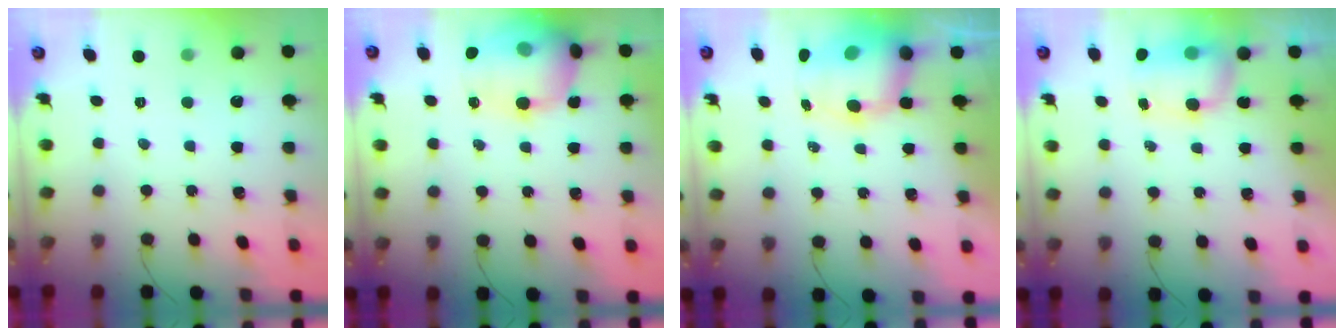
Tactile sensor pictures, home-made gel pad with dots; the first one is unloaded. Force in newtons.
{"total": 17.4, "press": 17.2, "slide": 2.7}
{"total": 9.4, "press": 9.0, "slide": 2.7}
{"total": 7.5, "press": 7.3, "slide": 1.3}